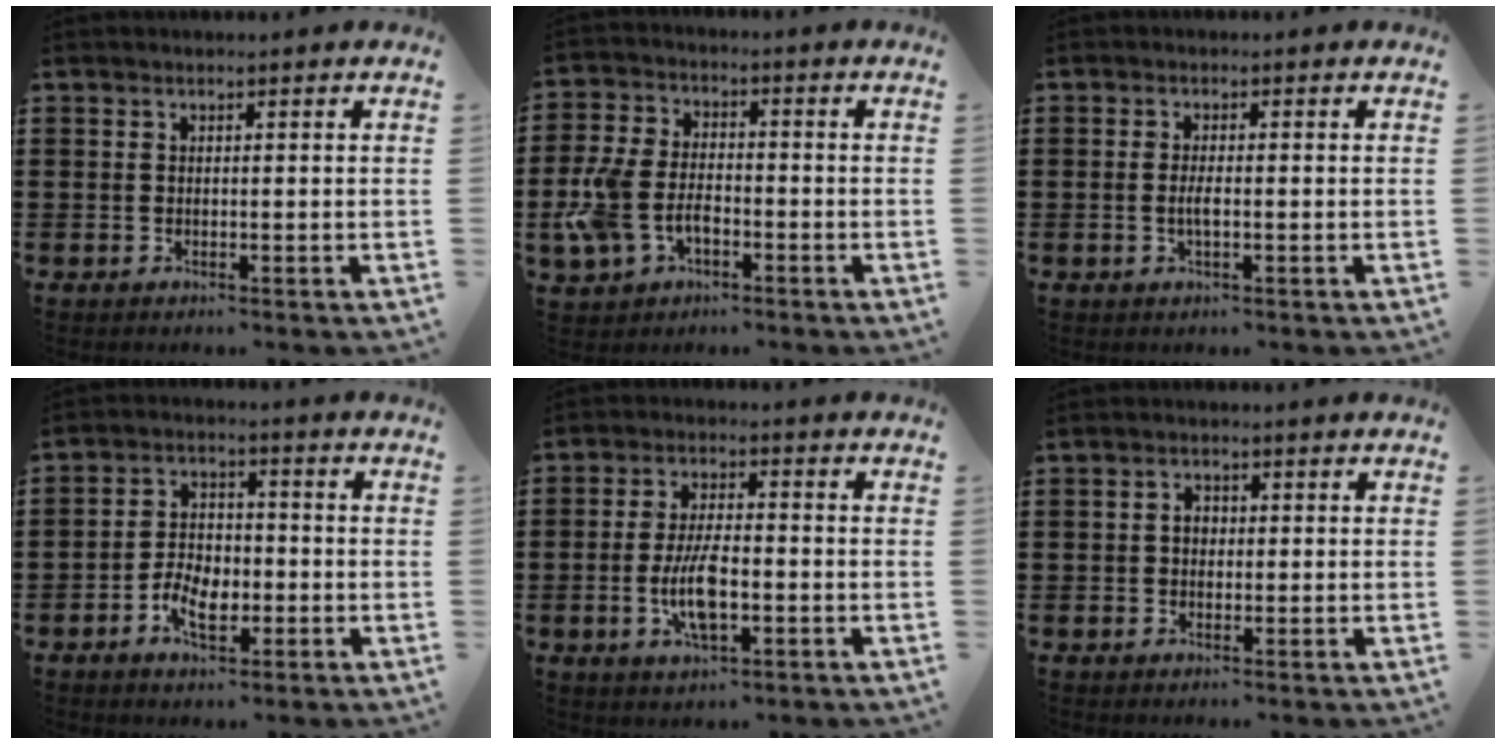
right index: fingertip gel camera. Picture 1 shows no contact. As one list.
[{"total": 7.0, "force": [-2.5, 4.3, 4.9], "torque": [-0.136, -0.002, -0.058]}, {"total": 2.2, "force": [-0.4, 0.5, 2.0], "torque": [-0.044, -0.003, -0.010]}, {"total": 6.0, "force": [-2.4, 3.8, 3.9], "torque": [-0.081, 0.007, -0.046]}, {"total": 7.6, "force": [-1.9, 3.0, 6.7], "torque": [-0.147, -0.002, -0.040]}, {"total": 1.6, "force": [0.0, 1.2, 1.1], "torque": [-0.022, 0.007, -0.002]}]